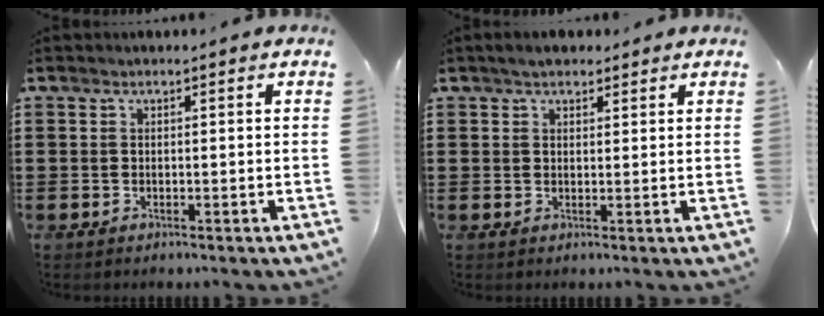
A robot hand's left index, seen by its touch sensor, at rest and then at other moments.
{"total": 2.3, "force": [1.9, 1.1, 0.7], "torque": [-0.019, 0.008, 0.036]}